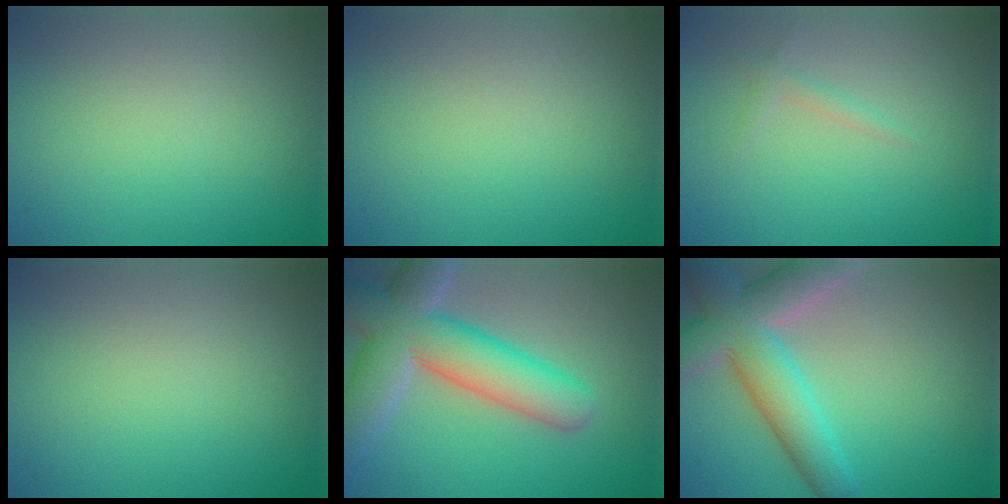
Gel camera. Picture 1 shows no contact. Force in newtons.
{"total": 0.0}
{"total": 0.9, "press": 0.9, "slide": 0.1}
{"total": 0.0}
{"total": 9.7, "press": 9.7, "slide": 1.0}
{"total": 7.8, "press": 7.8, "slide": 0.5}